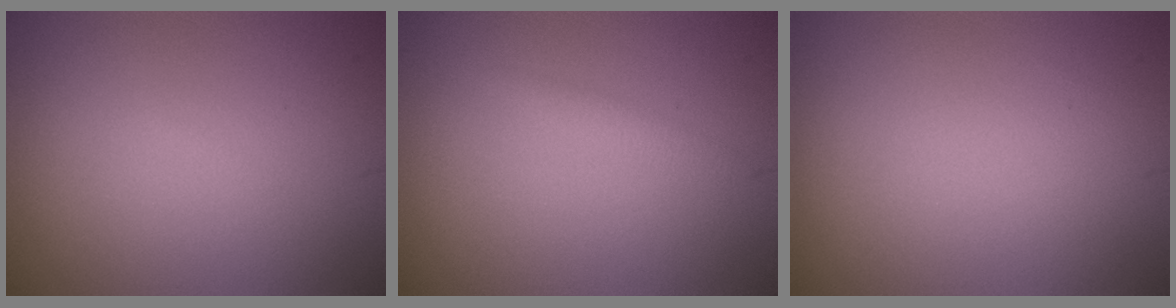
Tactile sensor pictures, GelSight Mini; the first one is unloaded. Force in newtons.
{"total": 0.8, "press": 0.8, "slide": 0.1}
{"total": 0.0}